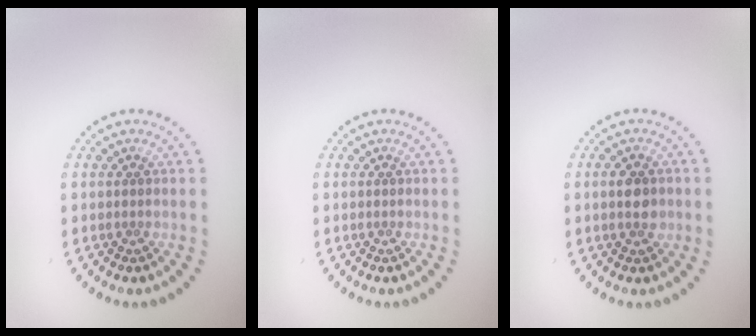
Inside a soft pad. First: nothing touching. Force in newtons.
{"total": 0.0}
{"total": 2.2, "press": 2.2, "slide": 0.2}